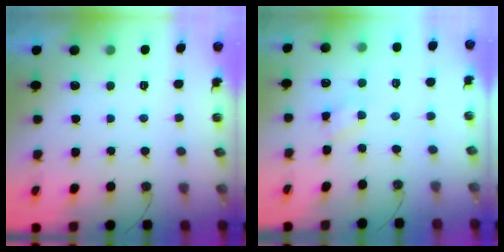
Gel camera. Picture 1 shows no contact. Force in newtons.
{"total": 4.0, "press": 3.9, "slide": 0.6}